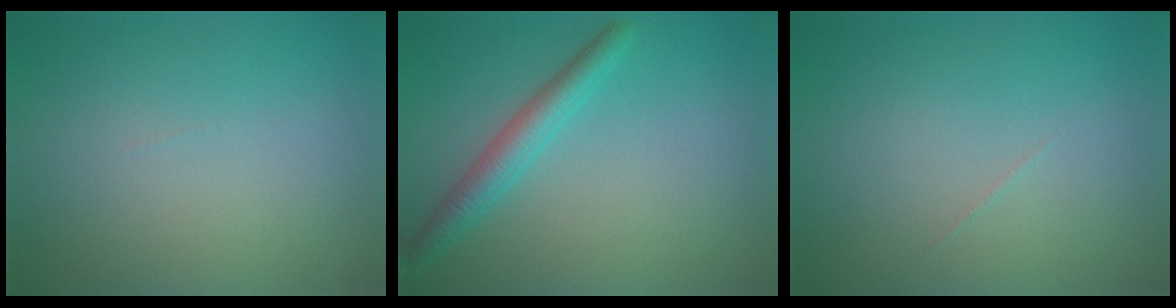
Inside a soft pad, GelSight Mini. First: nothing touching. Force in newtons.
{"total": 3.1, "press": 3.1, "slide": 0.2}
{"total": 0.0}